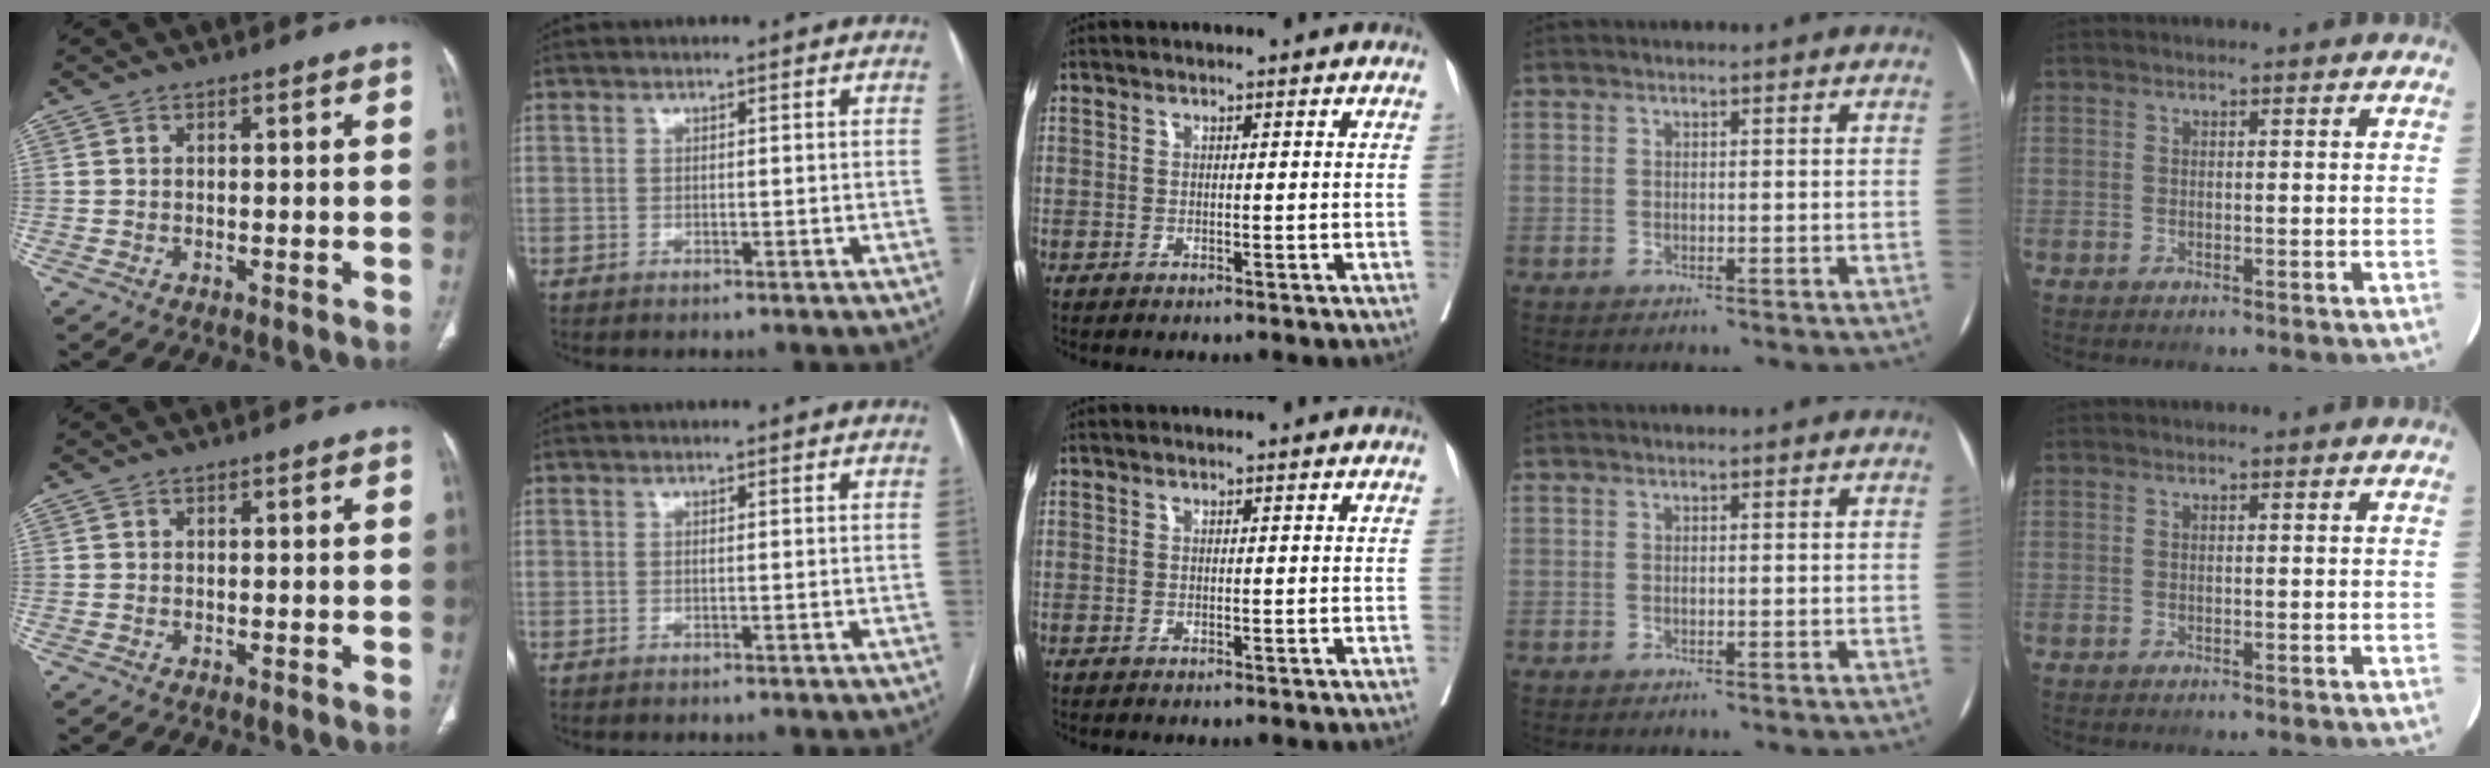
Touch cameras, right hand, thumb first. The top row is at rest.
{}